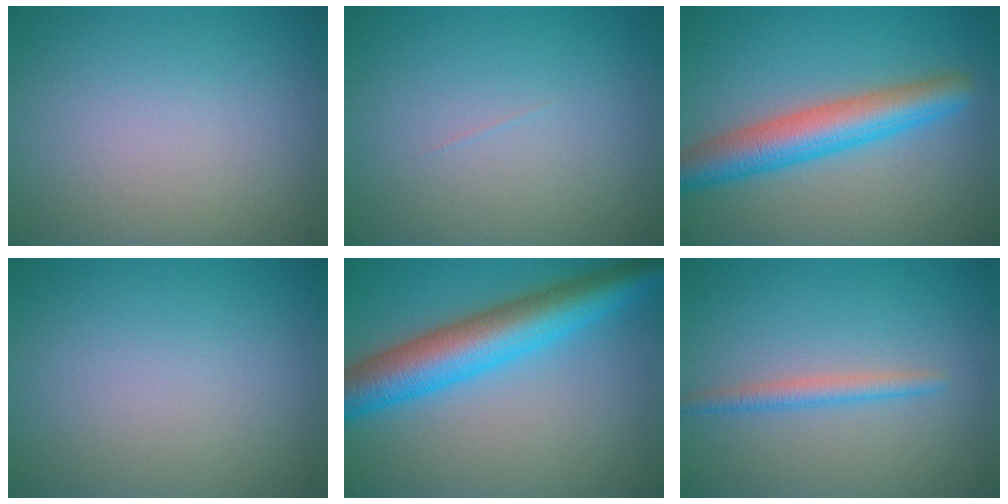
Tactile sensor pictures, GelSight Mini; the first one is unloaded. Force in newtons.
{"total": 0.0}
{"total": 6.1, "press": 6.1, "slide": 0.2}
{"total": 0.0}
{"total": 8.2, "press": 8.2, "slide": 0.1}
{"total": 1.9, "press": 1.9, "slide": 0.1}